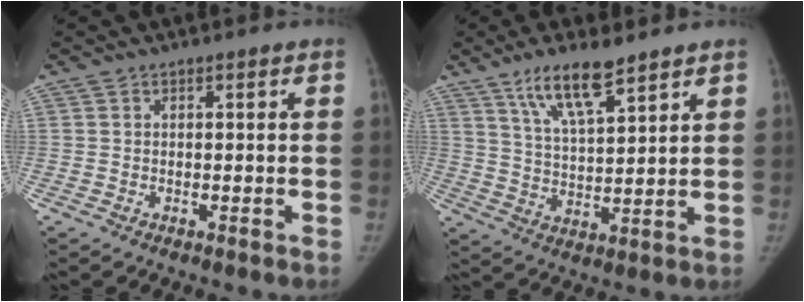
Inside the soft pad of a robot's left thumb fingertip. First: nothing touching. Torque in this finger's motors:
{"motor_torque": [0.17, 0.02, 0.98, -0.73, 0.07]}